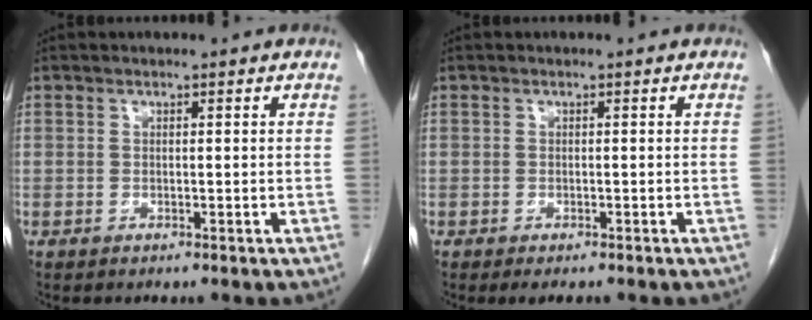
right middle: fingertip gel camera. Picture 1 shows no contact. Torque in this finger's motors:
{"motor_torque": [0.44, -0.18, -0.01, 0.00]}